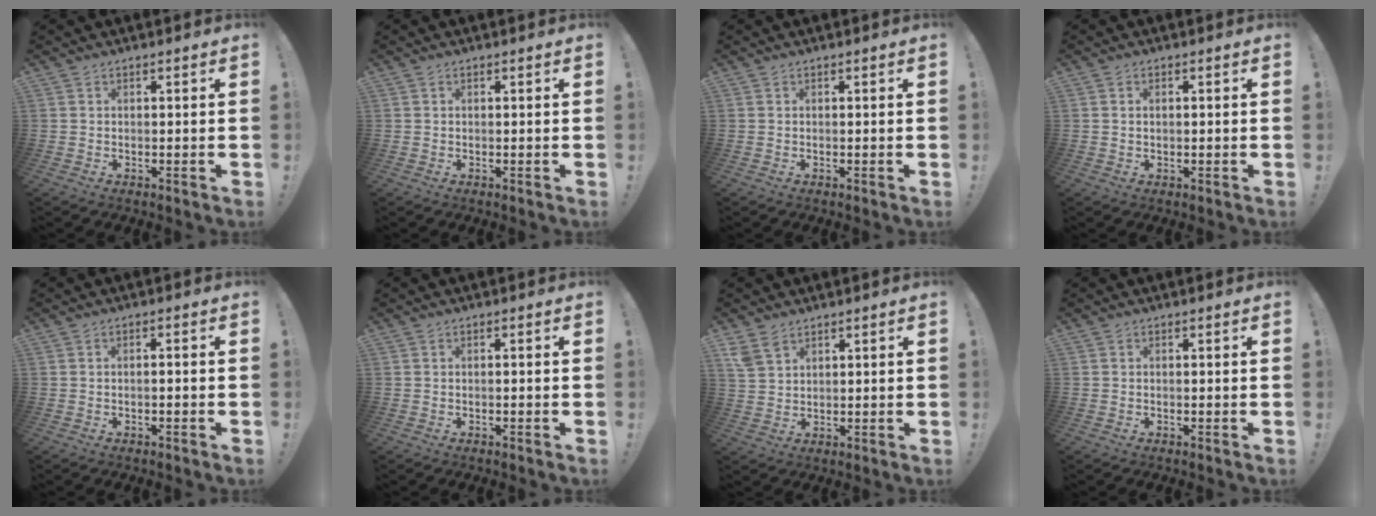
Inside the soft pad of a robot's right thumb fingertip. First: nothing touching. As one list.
[{"total": 0.0}, {"total": 0.0}, {"total": 1.1, "force": [0.2, 0.6, 0.9], "torque": [-0.022, 0.004, 0.003]}, {"total": 1.4, "force": [-1.1, 0.0, 0.9], "torque": [-0.014, 0.003, -0.020]}, {"total": 0.8, "force": [-0.7, -0.1, 0.4], "torque": [-0.007, 0.000, -0.012]}, {"total": 5.3, "force": [3.6, 2.9, 2.5], "torque": [-0.044, -0.016, 0.073]}, {"total": 0.0}]